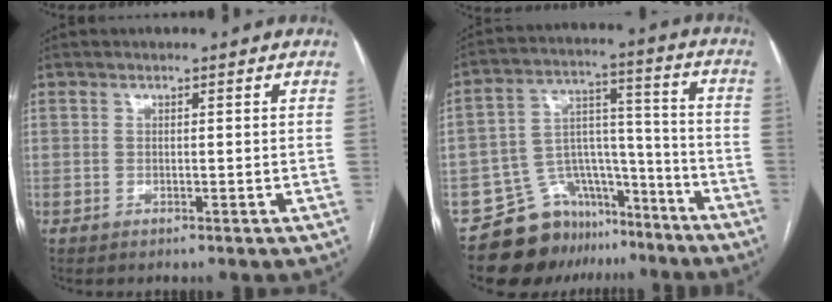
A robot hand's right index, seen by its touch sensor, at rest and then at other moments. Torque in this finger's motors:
{"motor_torque": [-0.24, -0.29, -0.69, -0.21]}